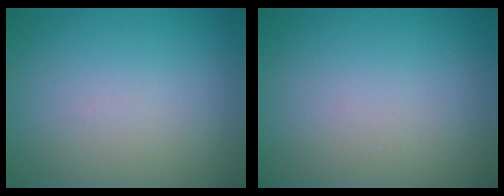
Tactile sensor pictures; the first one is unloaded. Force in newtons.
{"total": 0.0}